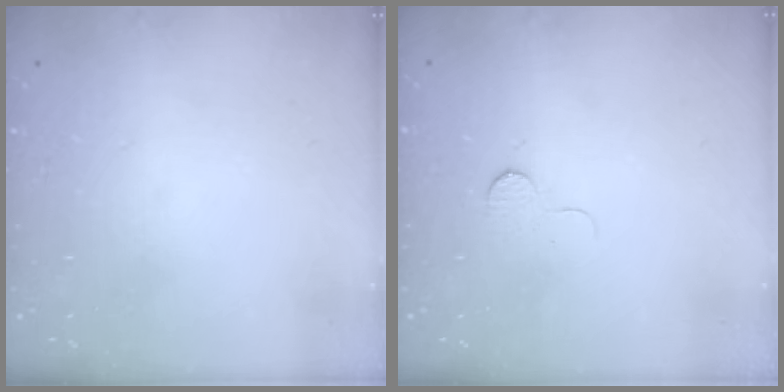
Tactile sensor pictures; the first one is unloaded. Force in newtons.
{"total": 3.7, "press": 3.7, "slide": 0.3}